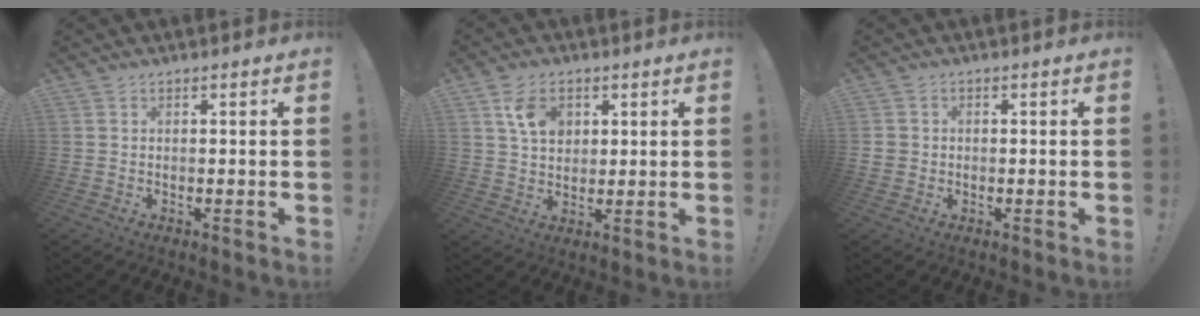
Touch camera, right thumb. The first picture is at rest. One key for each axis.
{"total": 8.6, "fx": 3.7, "fy": 6.1, "fz": 4.7, "tx": -0.072, "ty": -0.003, "tz": 0.070}
{"total": 2.3, "fx": -0.1, "fy": 2.2, "fz": 0.7, "tx": -0.005, "ty": 0.004, "tz": -0.001}